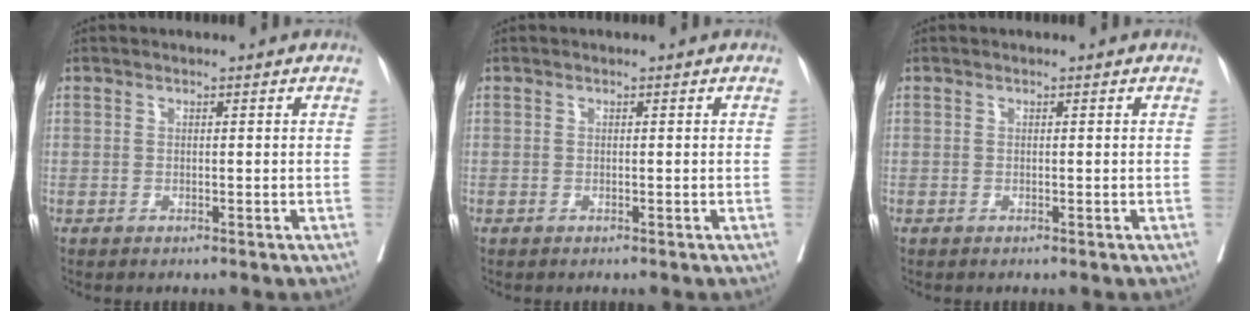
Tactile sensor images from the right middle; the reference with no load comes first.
{"total": 0.0}
{"total": 0.0}